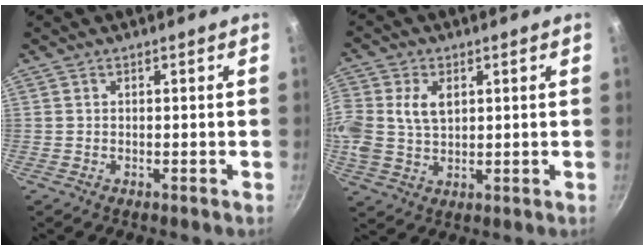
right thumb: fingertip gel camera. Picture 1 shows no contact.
{"total": 9.7, "force": [2.1, 6.9, 6.5], "torque": [-0.135, 0.002, 0.037]}